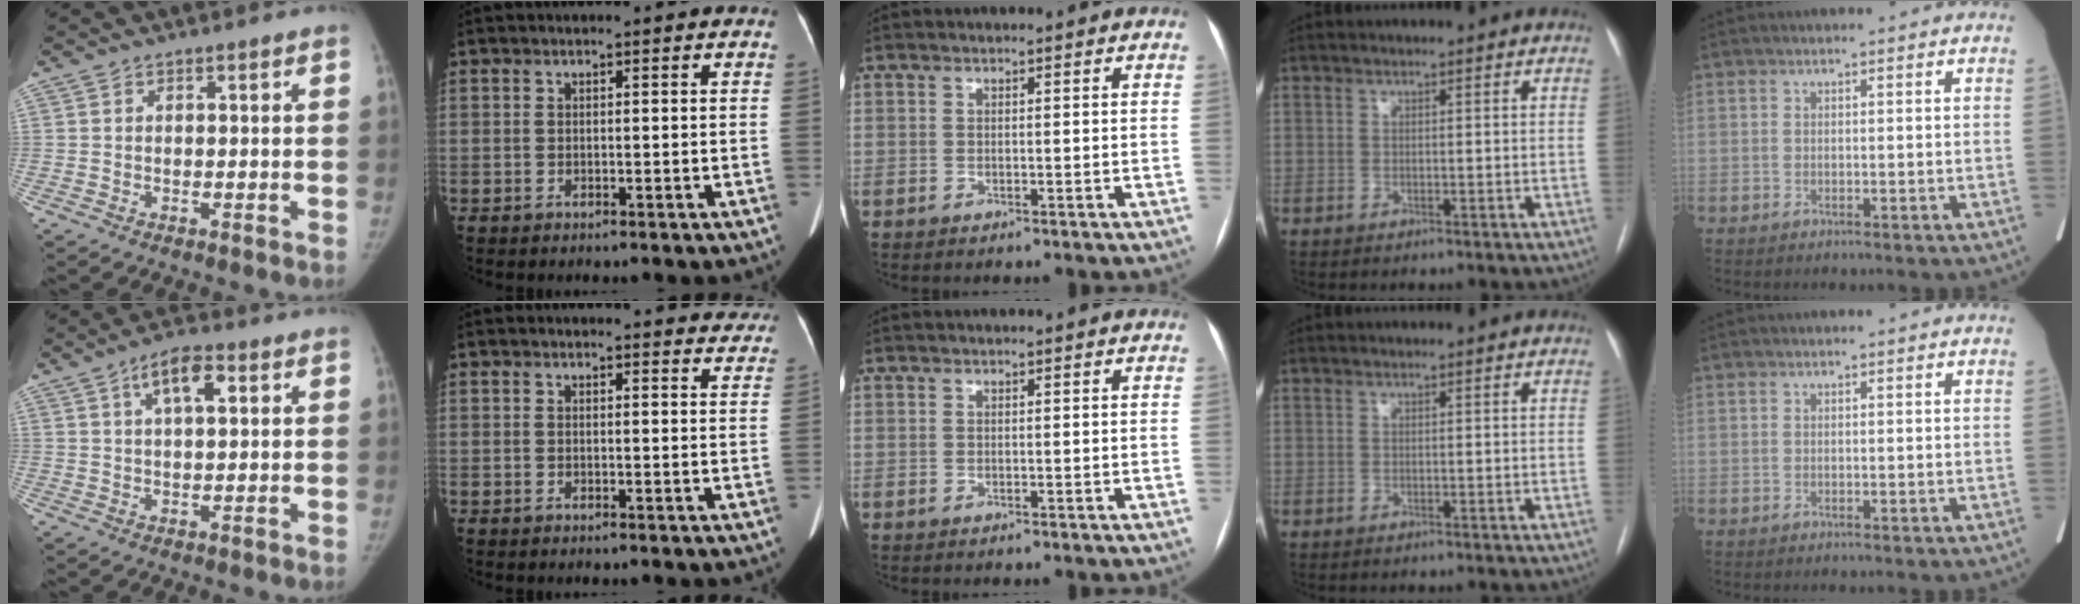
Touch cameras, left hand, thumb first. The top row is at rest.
{"thumb": {"total": 6.5, "force": [2.6, 2.6, 5.3], "torque": [-0.082, 0.002, 0.042]}, "index": {"total": 10.6, "force": [10.2, 2.5, 1.4], "torque": [0.020, -0.017, 0.081]}}